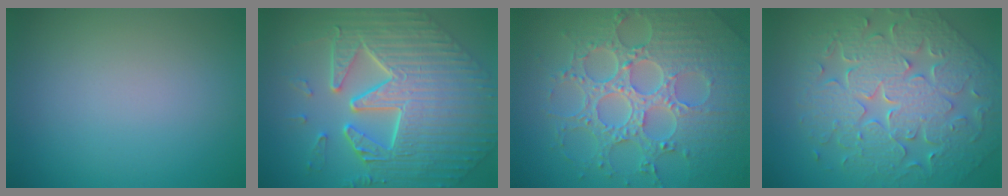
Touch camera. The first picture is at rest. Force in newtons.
{"total": 10.6, "press": 7.3, "slide": 7.6}
{"total": 8.2, "press": 6.0, "slide": 5.5}
{"total": 9.0, "press": 6.7, "slide": 6.0}